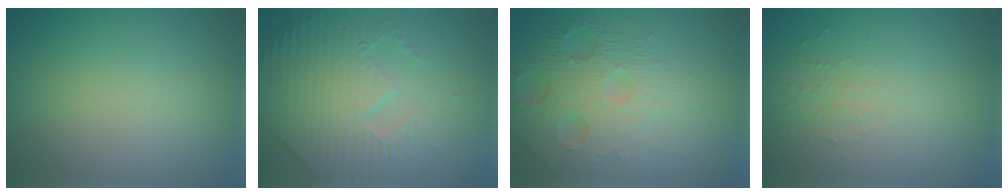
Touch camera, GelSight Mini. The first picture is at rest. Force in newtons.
{"total": 4.2, "press": 4.0, "slide": 1.2}
{"total": 6.4, "press": 4.7, "slide": 4.3}
{"total": 0.8, "press": 0.5, "slide": 0.6}